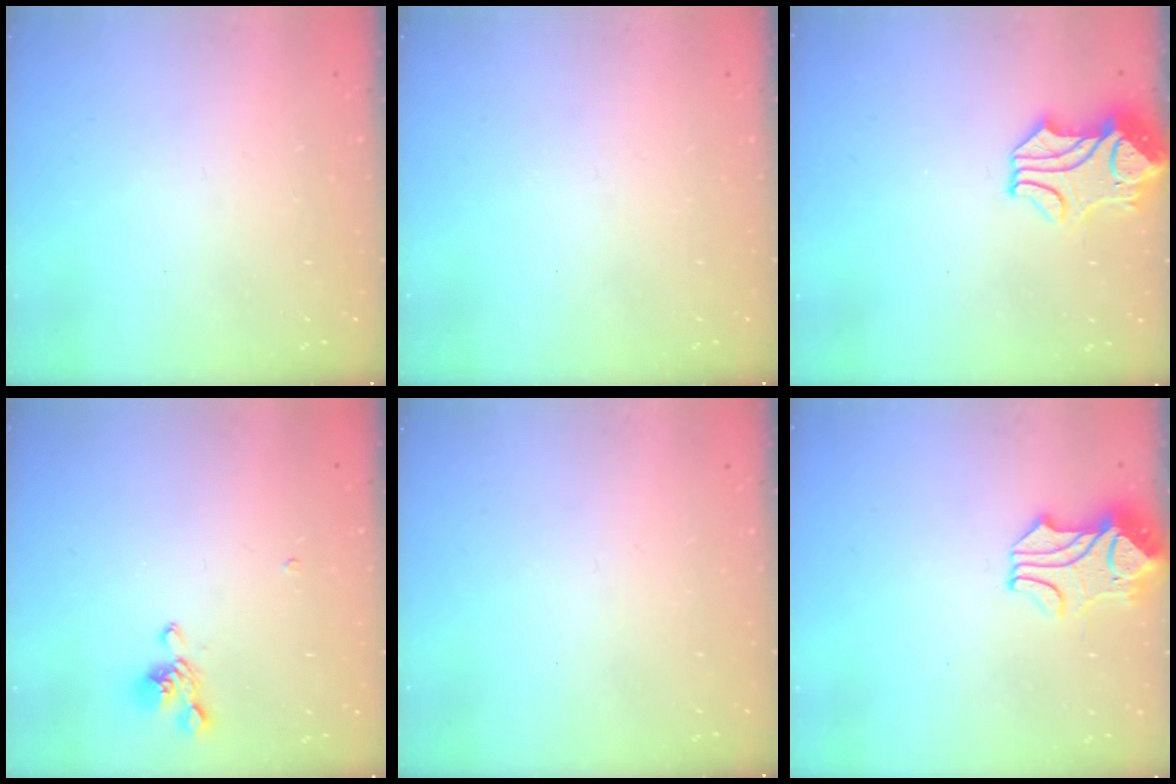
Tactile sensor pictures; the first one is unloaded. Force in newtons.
{"total": 0.0}
{"total": 2.0, "press": 1.6, "slide": 1.1}
{"total": 3.0, "press": 2.9, "slide": 0.6}
{"total": 0.0}
{"total": 2.3, "press": 2.0, "slide": 1.1}